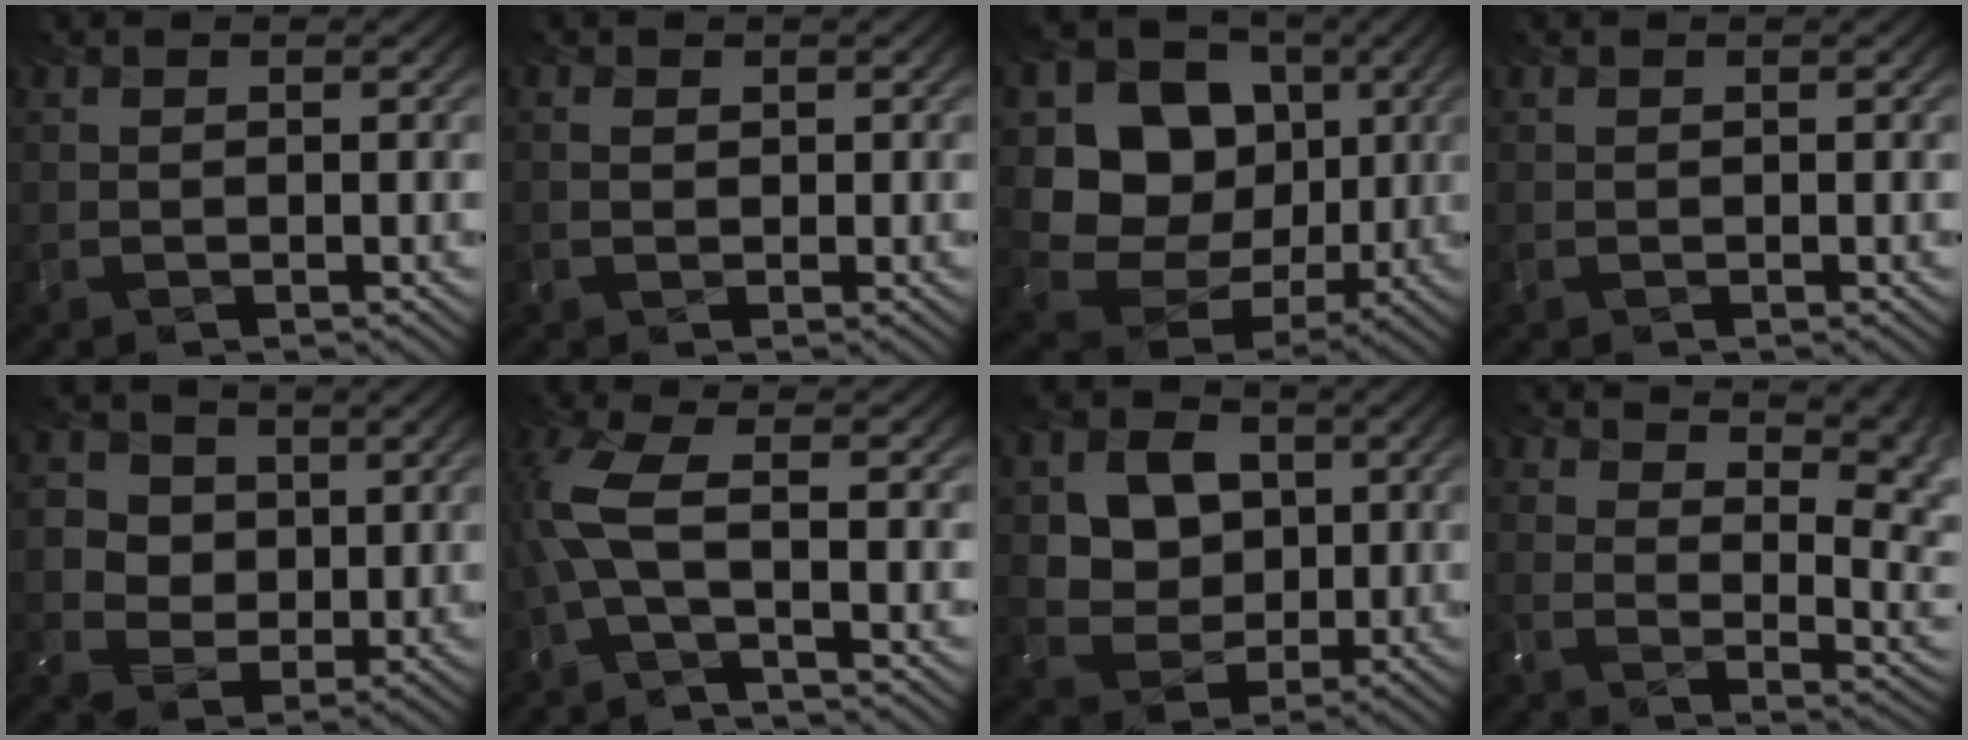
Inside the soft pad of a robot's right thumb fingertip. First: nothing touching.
{"total": 1.5, "force": [-0.5, -0.4, -1.4], "torque": [0.012, -0.011, 0.016]}
{"total": 10.7, "force": [0.1, 9.7, 4.6], "torque": [-0.120, -0.015, 0.011]}
{"total": 0.0}
{"total": 3.8, "force": [0.0, 3.8, 0.1], "torque": [-0.053, -0.016, 0.013]}
{"total": 4.2, "force": [-2.2, 0.5, 3.5], "torque": [-0.113, 0.000, -0.031]}
{"total": 5.9, "force": [0.2, 5.4, 2.3], "torque": [-0.087, -0.018, 0.025]}
{"total": 10.1, "force": [6.2, 4.0, 6.9], "torque": [-0.119, -0.002, 0.104]}